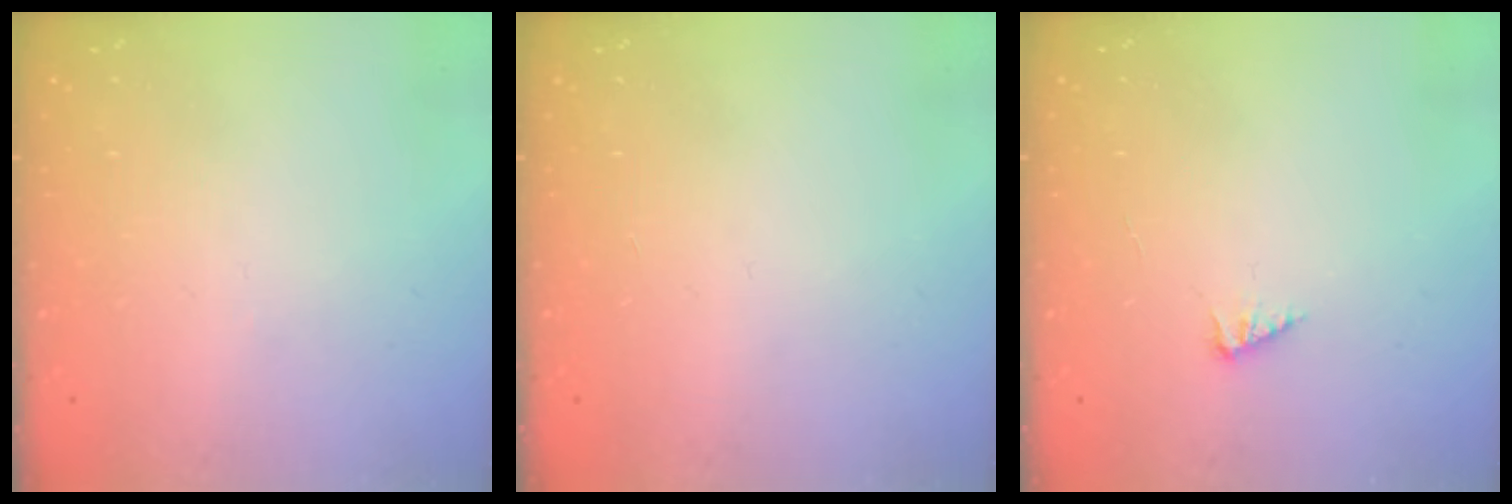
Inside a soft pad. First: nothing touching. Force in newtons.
{"total": 0.0}
{"total": 2.5, "press": 2.5, "slide": 0.3}